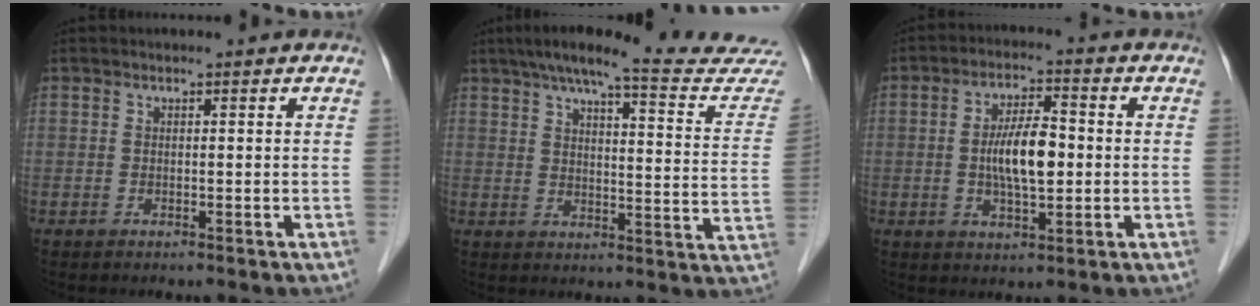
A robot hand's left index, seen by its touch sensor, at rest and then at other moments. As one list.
[{"total": 23.7, "force": [21.5, 1.2, 10.0], "torque": [-0.139, -0.055, 0.258]}, {"total": 7.8, "force": [-0.4, 2.3, 7.4], "torque": [-0.142, 0.002, -0.010]}]